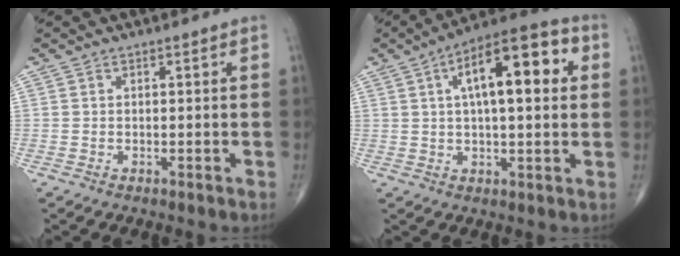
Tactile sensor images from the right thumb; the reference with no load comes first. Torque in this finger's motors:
{"motor_torque": [-0.57, 2.78, 1.64, 0.40, 0.42]}